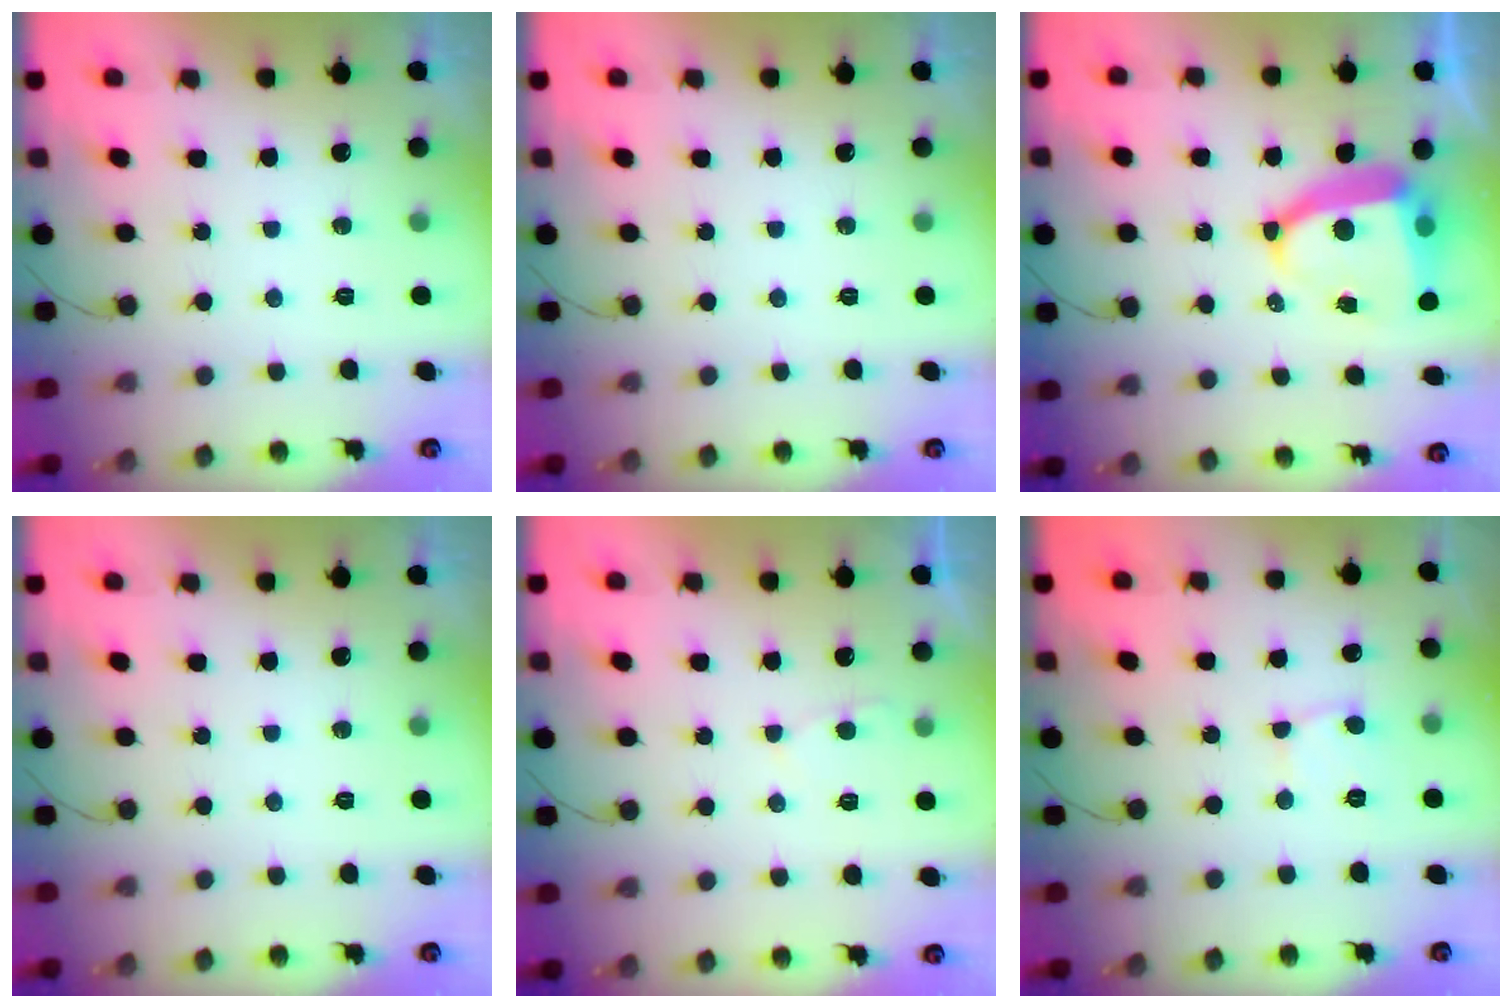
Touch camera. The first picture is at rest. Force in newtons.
{"total": 0.0}
{"total": 10.2, "press": 10.1, "slide": 1.0}
{"total": 0.0}
{"total": 2.5, "press": 2.5, "slide": 0.4}
{"total": 2.6, "press": 2.6, "slide": 0.2}